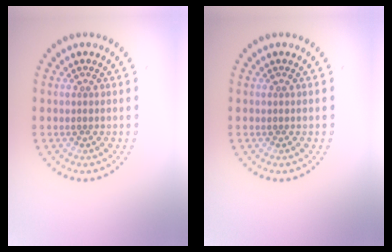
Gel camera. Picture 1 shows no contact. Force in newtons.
{"total": 0.0}